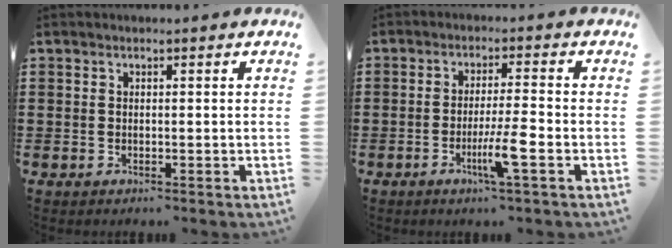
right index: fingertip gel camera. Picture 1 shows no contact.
{"total": 6.0, "force": [-2.3, 0.0, 5.6], "torque": [-0.104, -0.017, -0.043]}